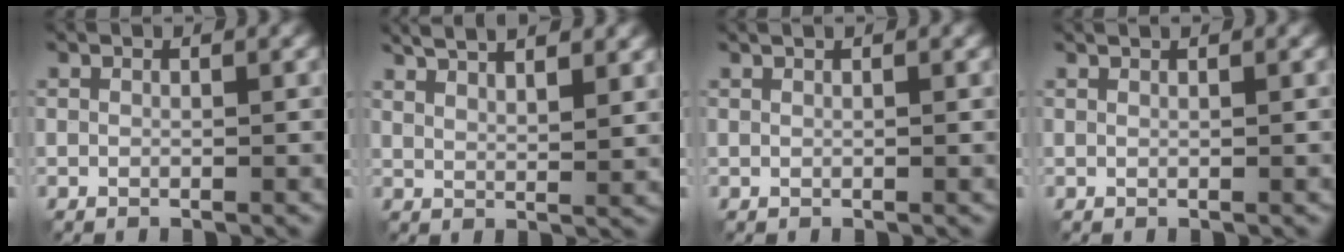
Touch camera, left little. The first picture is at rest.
{"total": 6.8, "force": [4.6, 2.2, 4.5], "torque": [-0.056, 0.021, 0.053]}
{"total": 1.7, "force": [1.0, 0.6, 1.2], "torque": [-0.004, 0.002, 0.001]}
{"total": 0.9, "force": [0.6, 0.2, 0.5], "torque": [-0.003, 0.001, 0.001]}